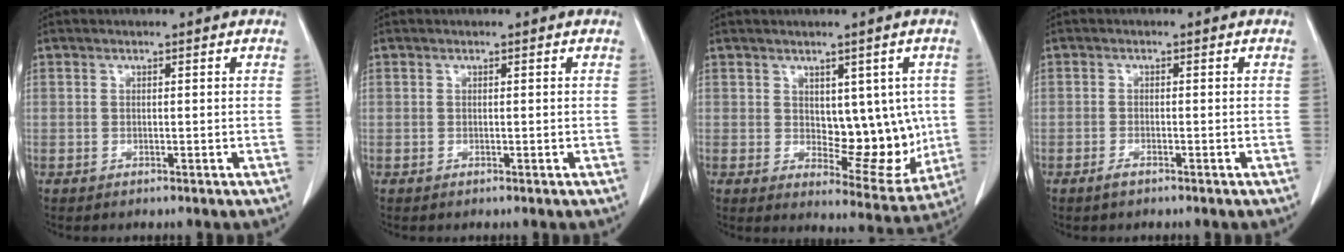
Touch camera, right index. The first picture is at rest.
{"total": 0.0}
{"total": 9.5, "force": [0.8, 5.2, 7.9], "torque": [-0.079, -0.002, 0.033]}
{"total": 1.2, "force": [-0.9, 0.3, 0.8], "torque": [-0.018, -0.001, -0.015]}